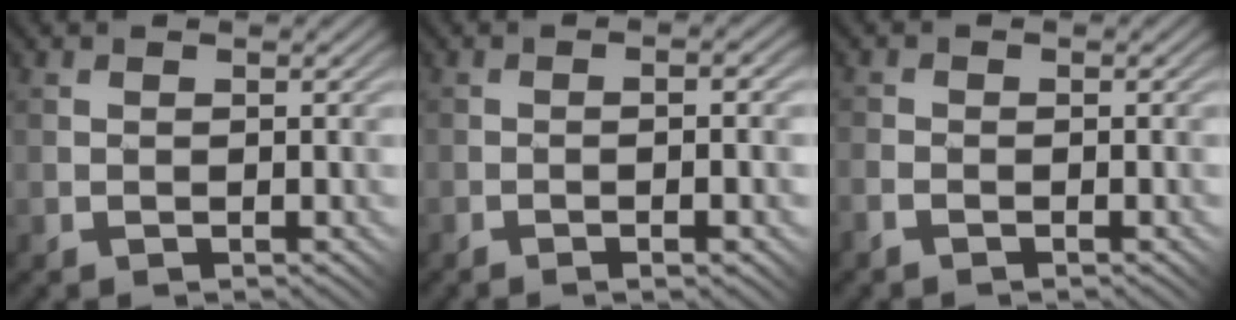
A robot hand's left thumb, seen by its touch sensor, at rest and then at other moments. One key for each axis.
{"total": 5.7, "fx": -2.0, "fy": 0.9, "fz": 5.3, "tx": -0.068, "ty": 0.003, "tz": -0.022}
{"total": 2.3, "fx": -1.6, "fy": 1.3, "fz": 1.2, "tx": -0.026, "ty": -0.005, "tz": -0.035}